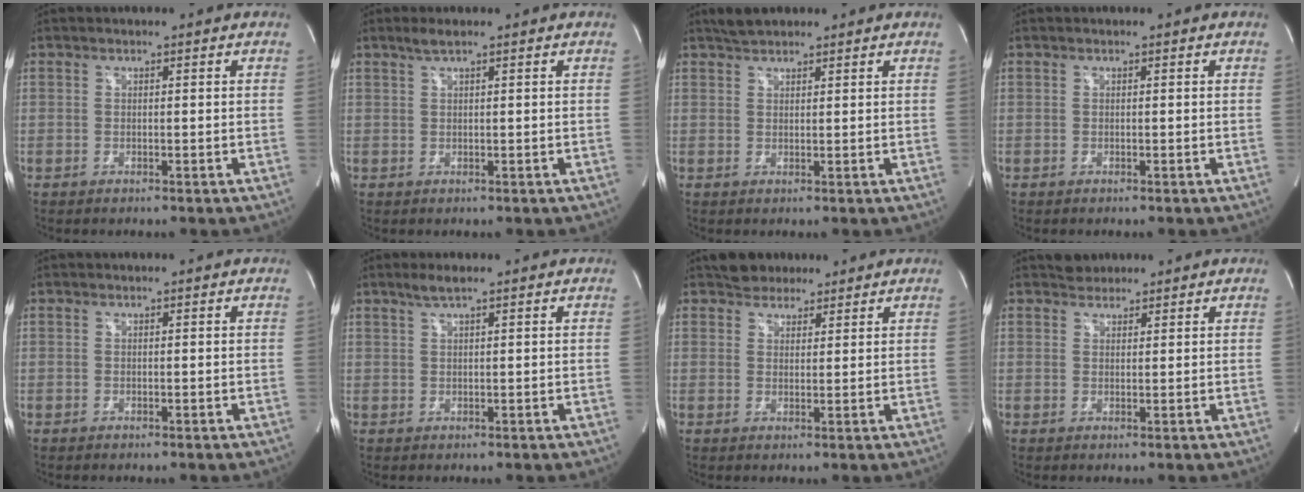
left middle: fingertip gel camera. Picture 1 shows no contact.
{"total": 1.6, "force": [1.2, 0.0, 1.1], "torque": [-0.029, 0.006, 0.026]}
{"total": 2.9, "force": [2.6, 1.0, 0.9], "torque": [-0.023, 0.012, 0.045]}
{"total": 0.0}
{"total": 0.0}
{"total": 2.3, "force": [1.6, 0.0, 1.5], "torque": [-0.038, 0.004, 0.034]}
{"total": 4.0, "force": [3.3, 2.2, 0.6], "torque": [-0.012, 0.014, 0.054]}
{"total": 2.1, "force": [1.9, 1.0, 0.0], "torque": [-0.002, 0.011, 0.030]}